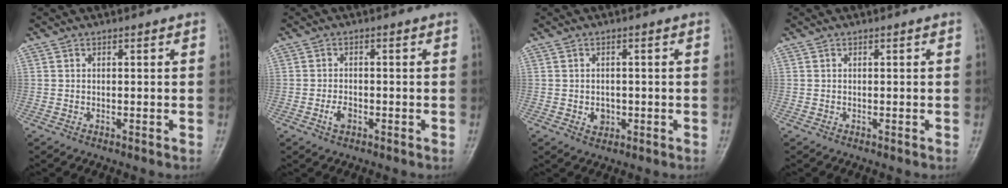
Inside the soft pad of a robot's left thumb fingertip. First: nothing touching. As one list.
[{"total": 2.5, "force": [-1.1, 1.5, 1.7], "torque": [-0.030, 0.004, -0.021]}, {"total": 2.5, "force": [-0.5, 2.1, 1.3], "torque": [-0.009, 0.001, -0.003]}, {"total": 0.0}]